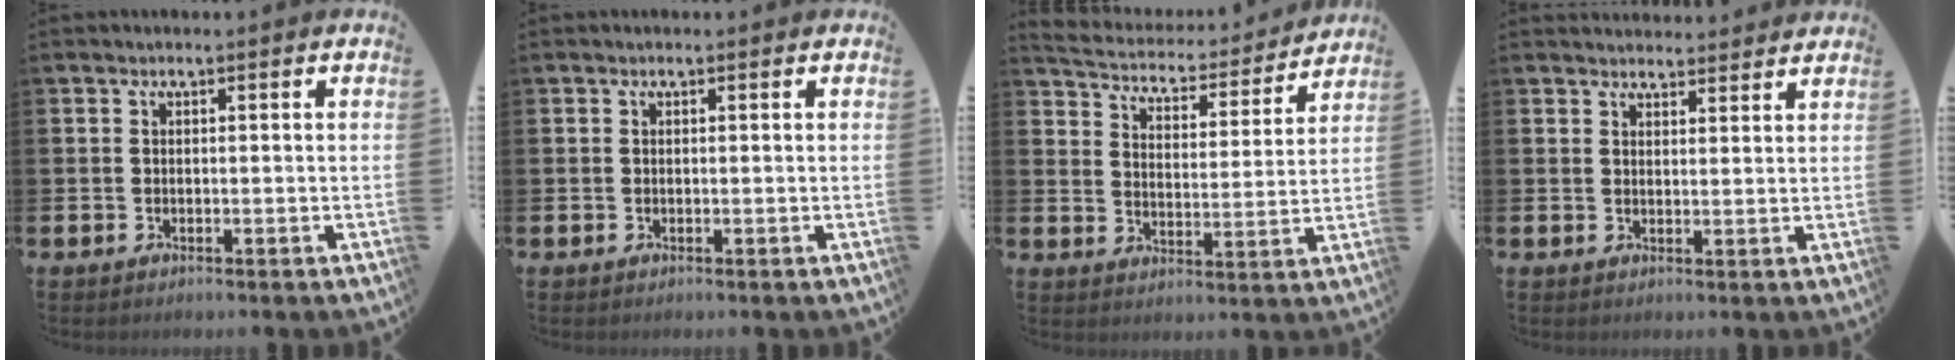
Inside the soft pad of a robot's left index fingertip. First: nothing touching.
{"total": 0.0}
{"total": 5.2, "force": [5.0, 1.0, 0.7], "torque": [-0.037, -0.046, 0.081]}
{"total": 3.0, "force": [3.0, 0.6, -0.1], "torque": [0.006, -0.019, 0.053]}